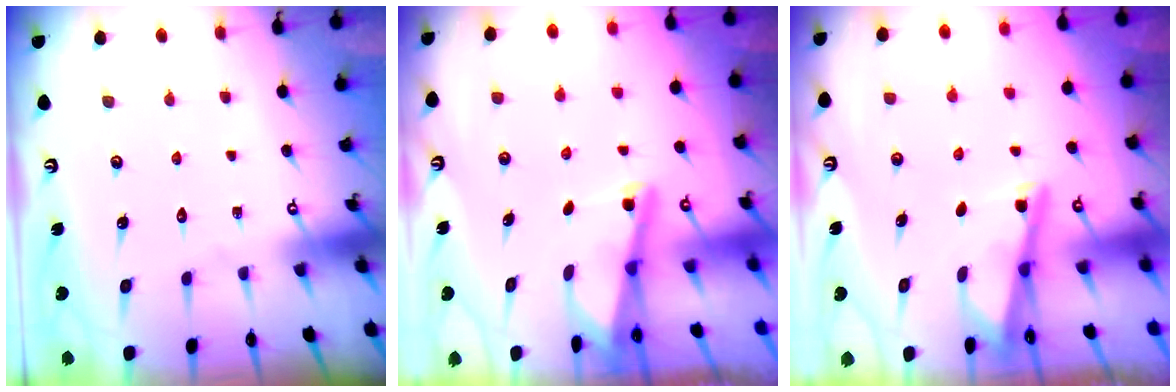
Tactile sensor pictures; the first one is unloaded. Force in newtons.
{"total": 2.1, "press": 2.1, "slide": 0.4}
{"total": 2.8, "press": 2.8, "slide": 0.4}